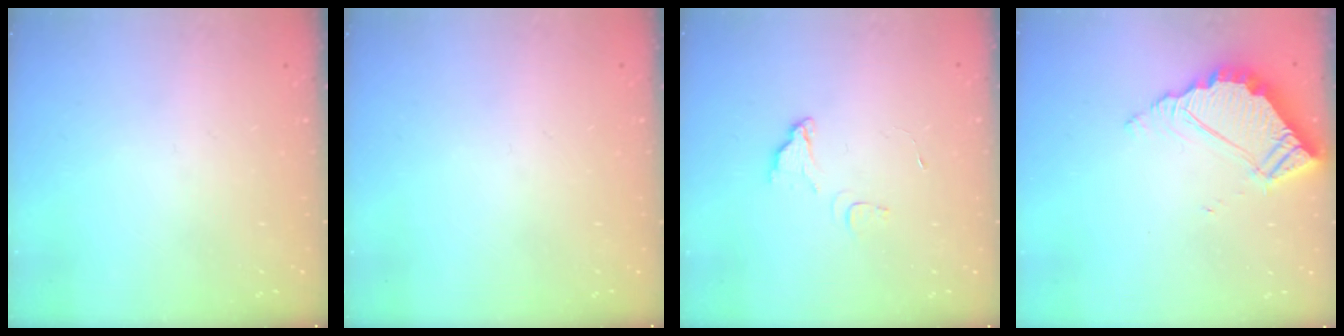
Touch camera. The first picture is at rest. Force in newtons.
{"total": 0.0}
{"total": 3.9, "press": 3.8, "slide": 0.3}
{"total": 5.8, "press": 5.8, "slide": 0.4}